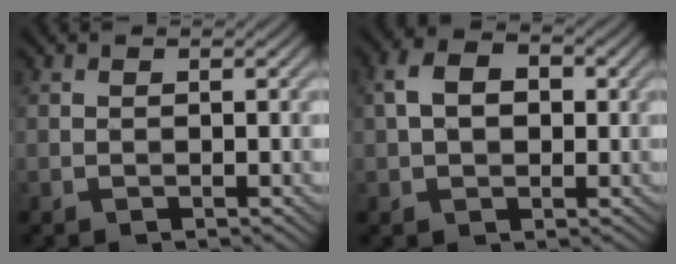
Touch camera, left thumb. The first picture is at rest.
{"total": 5.5, "force": [0.6, 3.8, 3.9], "torque": [-0.076, 0.008, 0.004]}